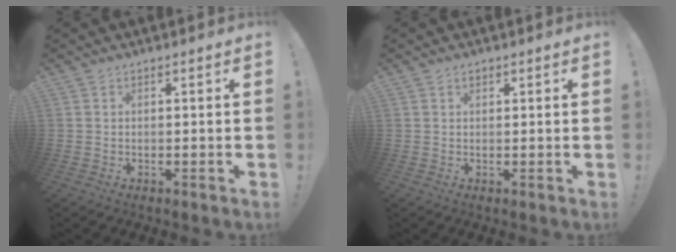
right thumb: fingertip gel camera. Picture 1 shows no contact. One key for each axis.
{"total": 0.9, "fx": 0.6, "fy": 0.6, "fz": 0.2, "tx": 0.000, "ty": -0.001, "tz": 0.011}